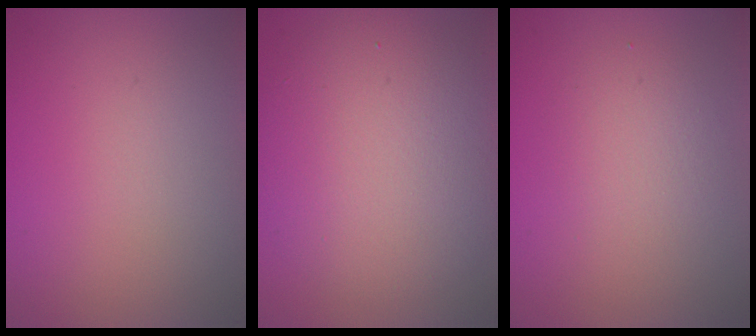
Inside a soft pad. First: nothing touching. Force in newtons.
{"total": 8.6, "press": 8.6, "slide": 0.5}
{"total": 2.4, "press": 2.4, "slide": 0.3}